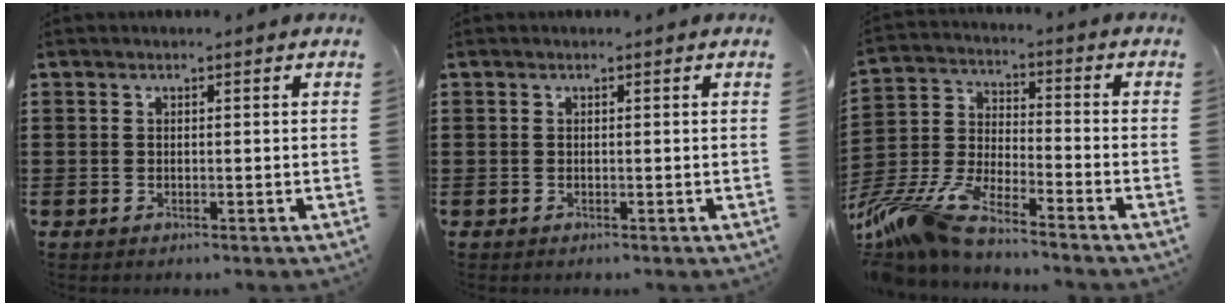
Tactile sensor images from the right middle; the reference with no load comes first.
{"total": 0.0}
{"total": 10.3, "force": [-9.4, 0.8, 4.1], "torque": [-0.114, -0.002, -0.196]}